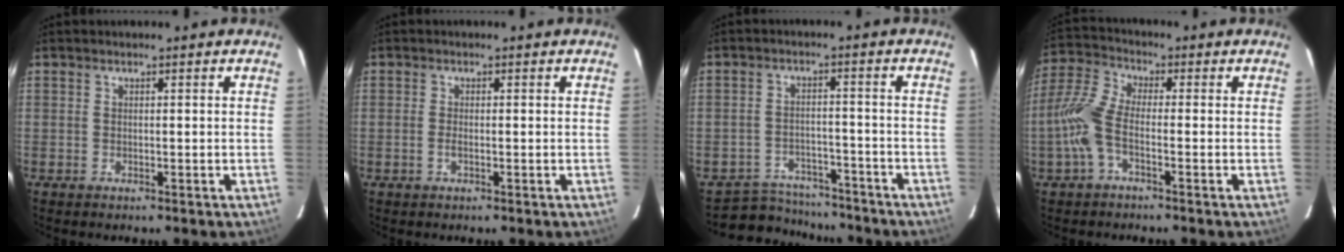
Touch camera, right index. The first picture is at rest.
{"total": 1.3, "force": [-0.5, 0.5, 1.0], "torque": [-0.024, 0.000, -0.011]}
{"total": 10.1, "force": [-9.2, 3.9, 1.3], "torque": [-0.048, 0.019, -0.129]}
{"total": 7.4, "force": [-2.6, 2.5, 6.5], "torque": [-0.160, 0.011, -0.061]}